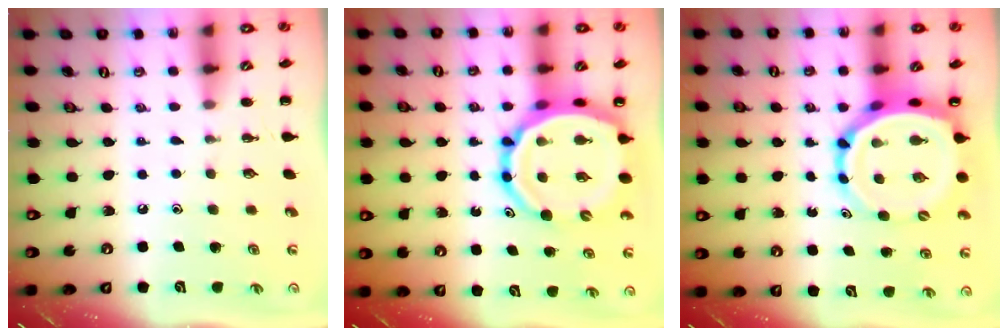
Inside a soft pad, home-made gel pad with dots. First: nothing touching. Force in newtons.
{"total": 16.8, "press": 16.2, "slide": 4.3}
{"total": 9.1, "press": 8.9, "slide": 1.9}